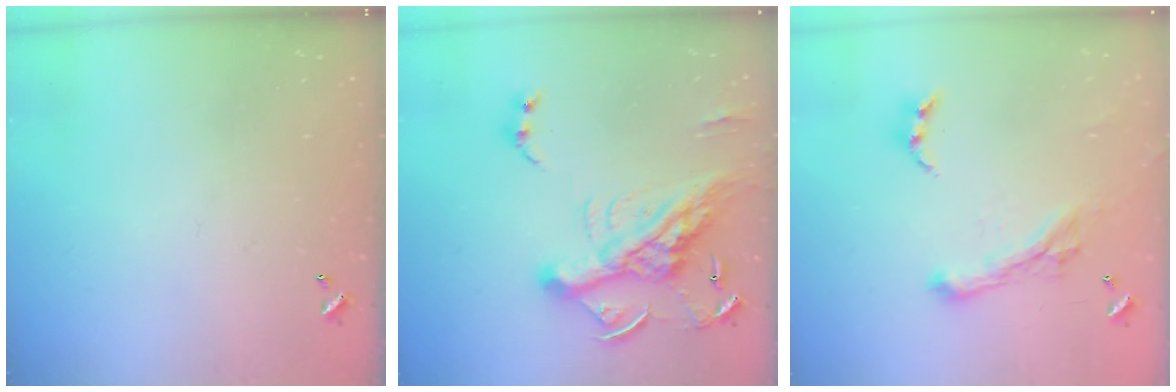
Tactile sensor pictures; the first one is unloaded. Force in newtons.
{"total": 18.2, "press": 18.0, "slide": 2.7}
{"total": 2.8, "press": 2.5, "slide": 1.3}